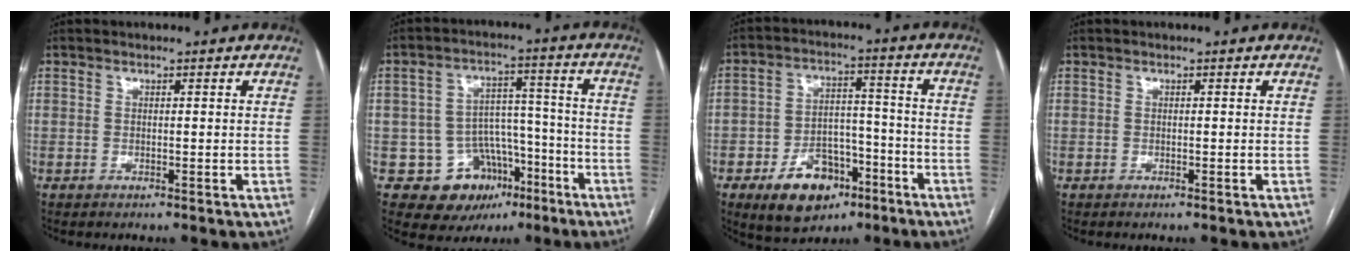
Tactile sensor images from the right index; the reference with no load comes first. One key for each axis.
{"total": 10.6, "fx": -5.4, "fy": 8.4, "fz": 3.5, "tx": -0.035, "ty": 0.045, "tz": -0.068}
{"total": 11.5, "fx": -6.3, "fy": 7.0, "fz": 6.6, "tx": -0.108, "ty": 0.016, "tz": -0.095}
{"total": 0.0}